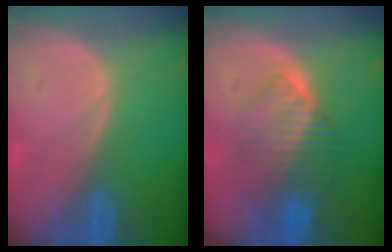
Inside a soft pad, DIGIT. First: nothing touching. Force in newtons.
{"total": 7.7, "press": 7.5, "slide": 2.0}